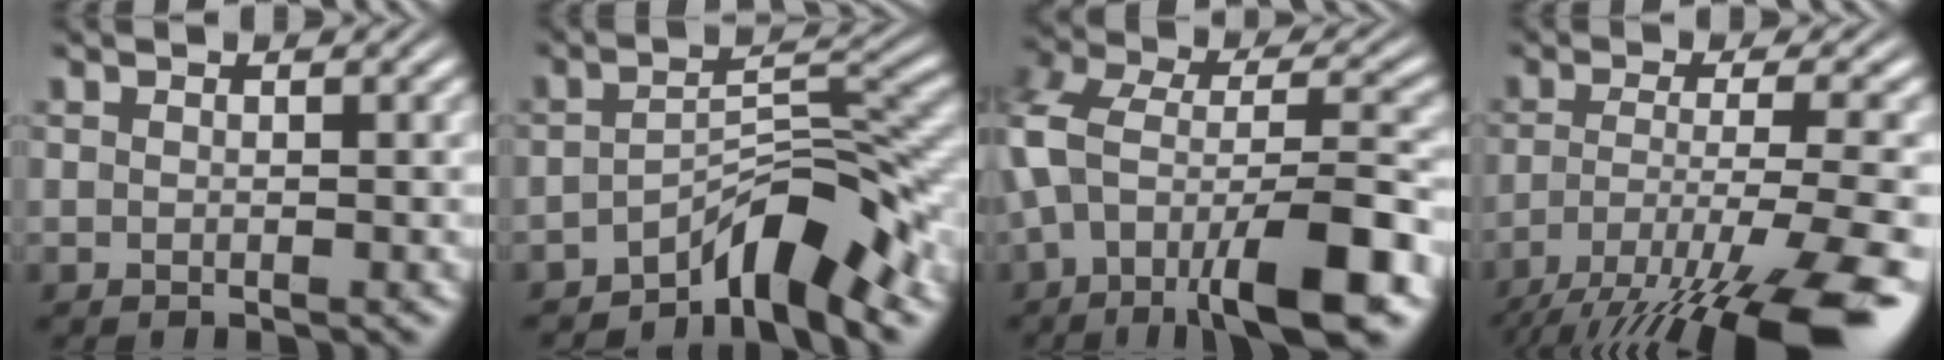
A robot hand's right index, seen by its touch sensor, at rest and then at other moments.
{"total": 6.3, "force": [-4.2, 1.4, 4.5], "torque": [-0.069, -0.008, -0.066]}
{"total": 8.3, "force": [-2.4, 4.1, 6.8], "torque": [-0.141, -0.029, -0.022]}
{"total": 9.8, "force": [-5.1, 2.9, 7.9], "torque": [-0.131, -0.046, -0.053]}